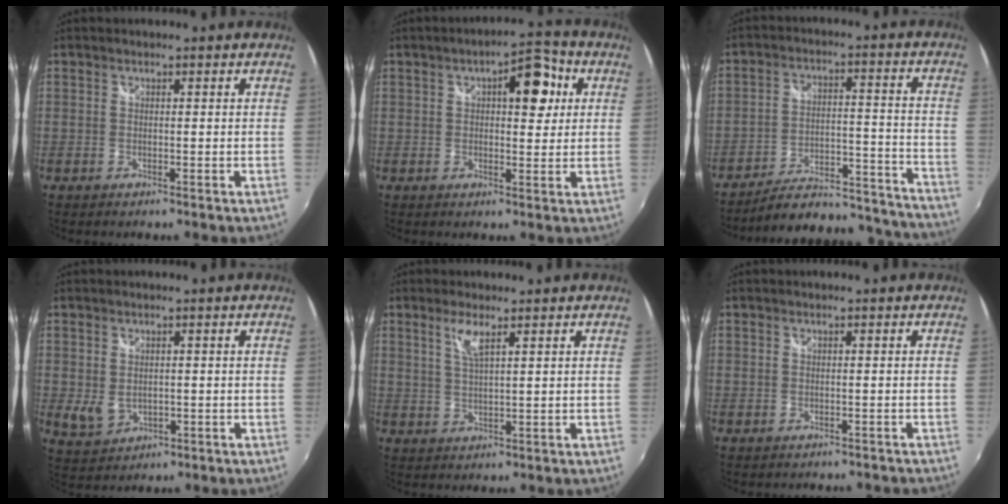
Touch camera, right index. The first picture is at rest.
{"total": 8.2, "force": [2.5, 3.6, 6.9], "torque": [-0.096, 0.022, 0.034]}
{"total": 23.4, "force": [-21.4, 5.8, 7.4], "torque": [-0.115, 0.030, -0.263]}
{"total": 4.5, "force": [0.1, 3.3, 3.0], "torque": [-0.060, -0.004, 0.013]}
{"total": 3.6, "force": [2.0, 0.4, 3.0], "torque": [-0.059, 0.000, 0.040]}
{"total": 2.9, "force": [-2.6, 1.1, 0.8], "torque": [-0.016, -0.012, -0.029]}